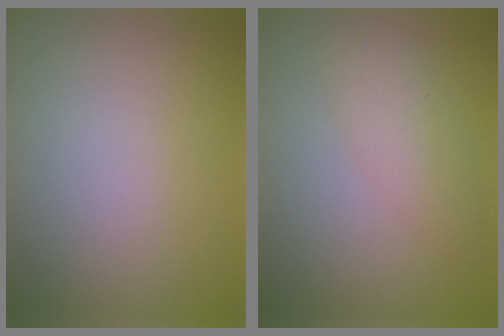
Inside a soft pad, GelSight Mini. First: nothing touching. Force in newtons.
{"total": 3.2, "press": 3.2, "slide": 0.1}